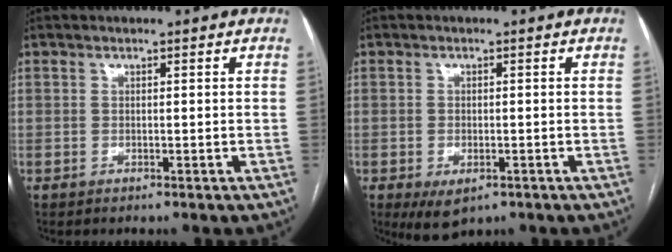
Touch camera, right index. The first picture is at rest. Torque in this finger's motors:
{"motor_torque": [0.54, -0.30, 0.21, 0.03]}